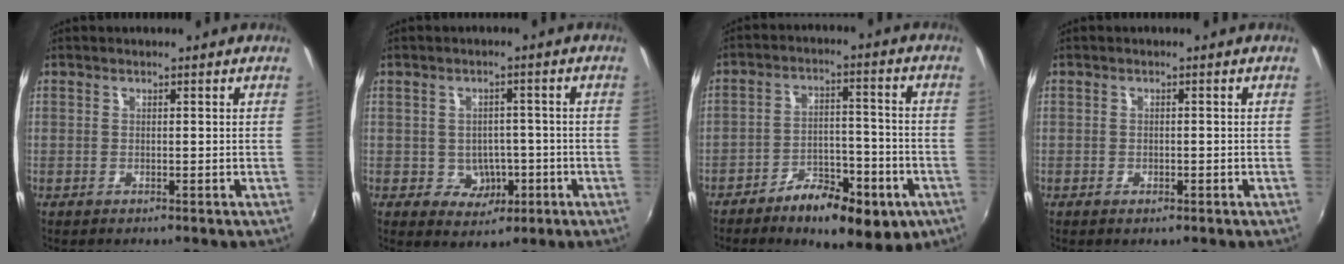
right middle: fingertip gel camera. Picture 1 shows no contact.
{"total": 5.0, "force": [-1.4, 4.5, 1.8], "torque": [-0.040, 0.011, -0.005]}
{"total": 13.2, "force": [-7.7, 5.7, 9.1], "torque": [-0.155, 0.001, -0.108]}
{"total": 1.1, "force": [-0.6, 0.8, 0.5], "torque": [-0.008, -0.002, -0.010]}